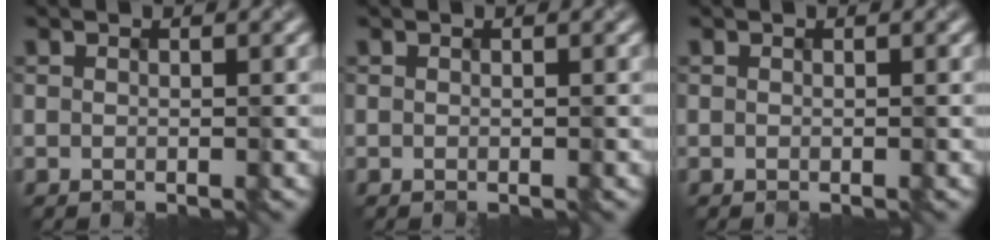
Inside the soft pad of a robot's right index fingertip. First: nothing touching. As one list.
[{"total": 0.0}, {"total": 0.0}]